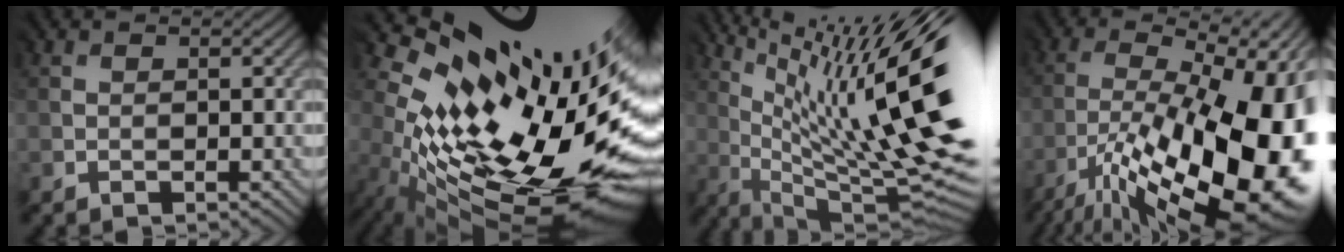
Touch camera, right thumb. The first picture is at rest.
{"total": 17.3, "force": [3.6, 7.7, 15.1], "torque": [-0.235, -0.030, 0.079]}
{"total": 20.0, "force": [6.6, 4.8, 18.3], "torque": [-0.272, 0.015, 0.120]}
{"total": 20.0, "force": [-7.1, 7.7, 17.1], "torque": [-0.260, -0.019, -0.110]}